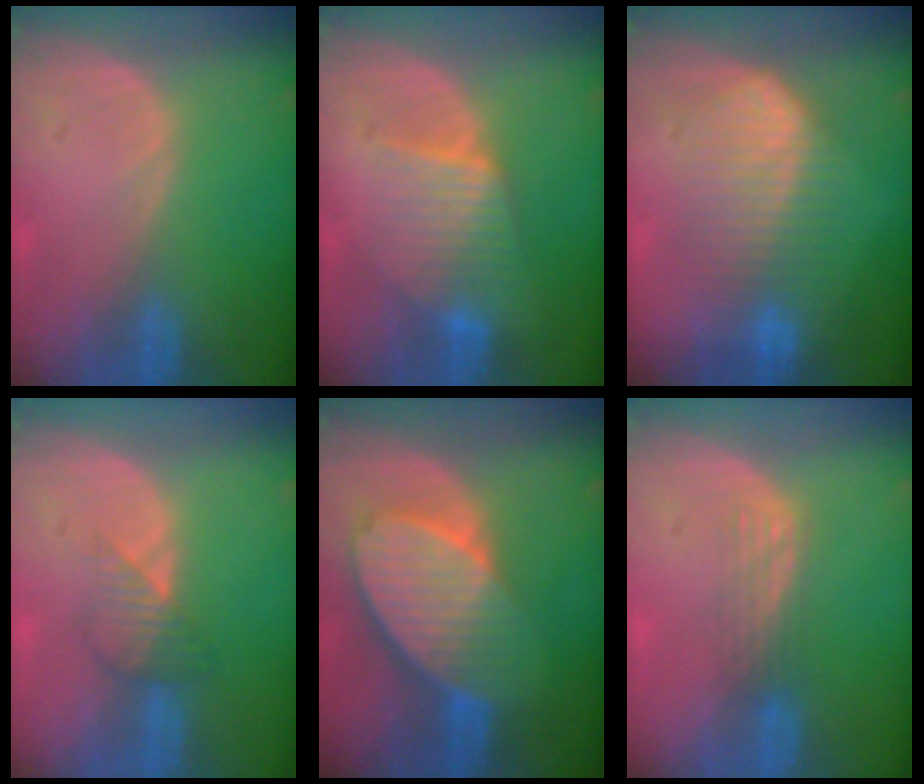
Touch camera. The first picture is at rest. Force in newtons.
{"total": 6.5, "press": 6.4, "slide": 0.4}
{"total": 7.8, "press": 7.8, "slide": 0.1}
{"total": 3.3, "press": 3.1, "slide": 1.0}
{"total": 10.4, "press": 9.1, "slide": 5.1}
{"total": 2.9, "press": 2.6, "slide": 1.4}